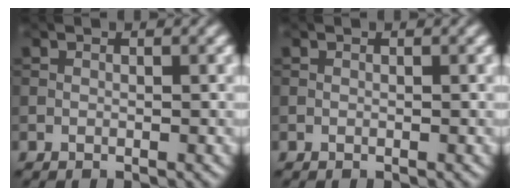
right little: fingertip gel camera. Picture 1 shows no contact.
{"total": 0.0}